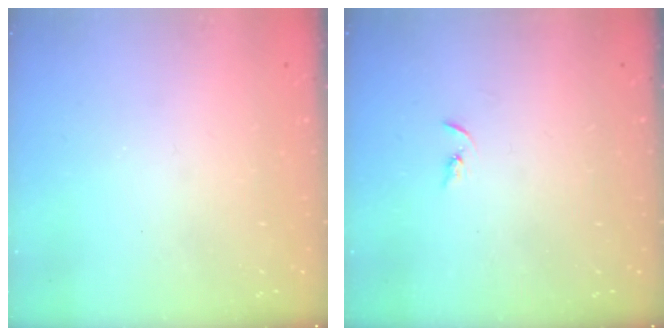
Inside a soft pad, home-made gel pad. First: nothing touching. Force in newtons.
{"total": 2.2, "press": 2.2, "slide": 0.2}